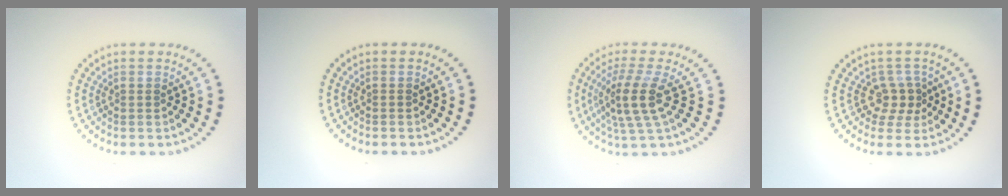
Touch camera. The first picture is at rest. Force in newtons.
{"total": 0.0}
{"total": 4.1, "press": 3.1, "slide": 2.6}
{"total": 2.4, "press": 1.8, "slide": 1.7}